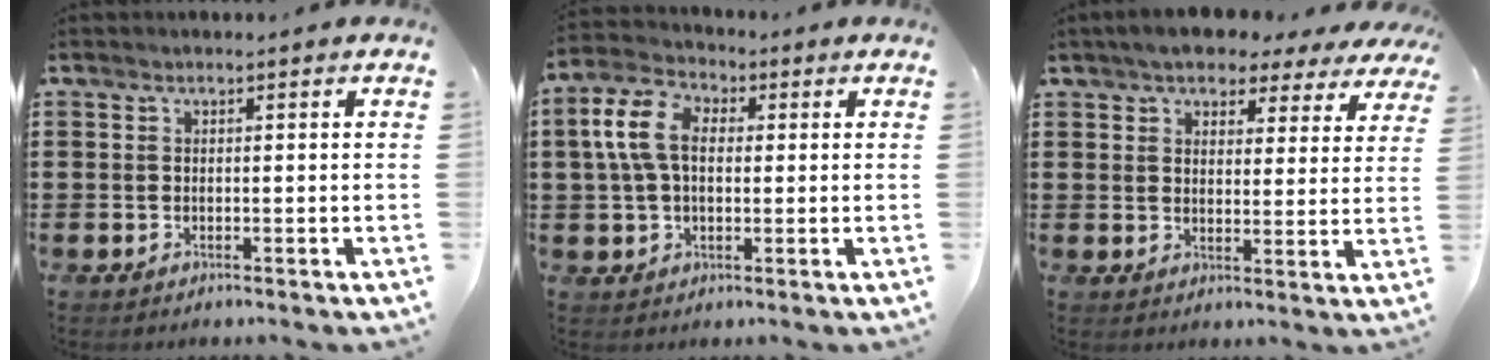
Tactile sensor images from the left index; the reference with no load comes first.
{"total": 8.2, "force": [1.5, 5.2, 6.1], "torque": [-0.156, 0.011, 0.019]}
{"total": 5.3, "force": [4.7, 1.8, 1.6], "torque": [-0.048, -0.011, 0.083]}